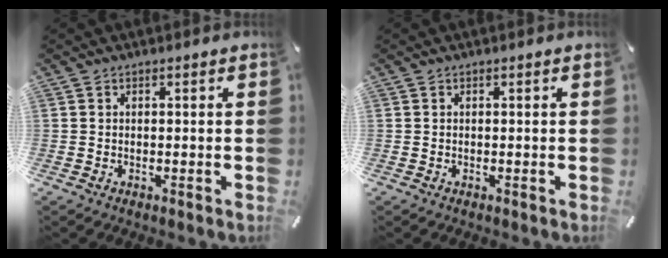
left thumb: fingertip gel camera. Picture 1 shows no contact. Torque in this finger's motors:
{"motor_torque": [-0.01, 0.01, 0.00, 0.00, 0.00]}